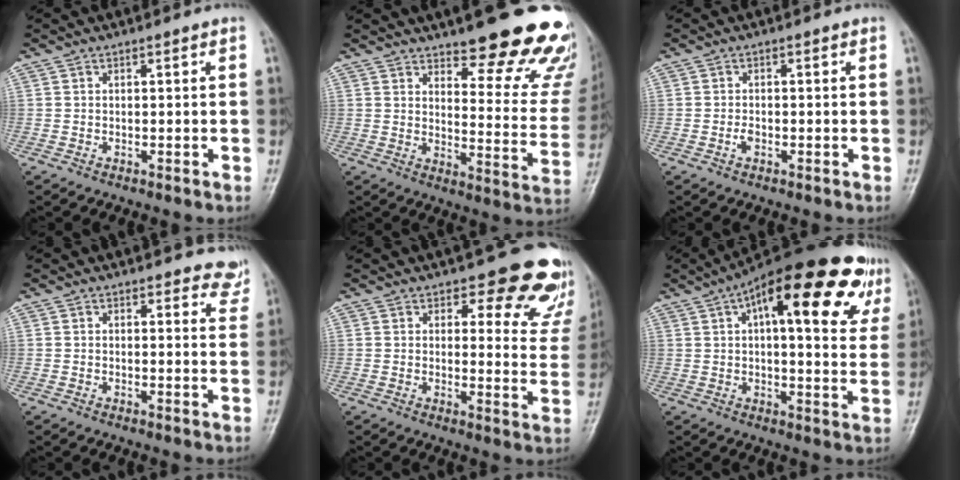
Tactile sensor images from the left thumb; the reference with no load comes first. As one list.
[{"total": 21.4, "force": [15.9, 6.0, 13.1], "torque": [-0.120, -0.102, 0.194]}, {"total": 1.4, "force": [-0.5, 0.9, 1.0], "torque": [-0.013, 0.002, -0.013]}, {"total": 4.9, "force": [4.4, 2.0, 0.5], "torque": [0.030, -0.028, 0.026]}, {"total": 14.7, "force": [11.8, 6.2, 6.1], "torque": [-0.002, -0.080, 0.109]}, {"total": 25.8, "force": [11.7, 9.3, 21.0], "torque": [-0.277, 0.012, 0.158]}]